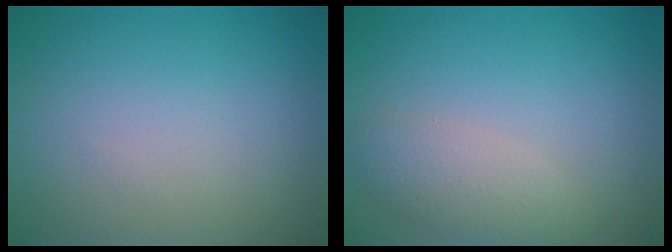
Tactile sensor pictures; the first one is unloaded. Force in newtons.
{"total": 2.7, "press": 2.7, "slide": 0.2}